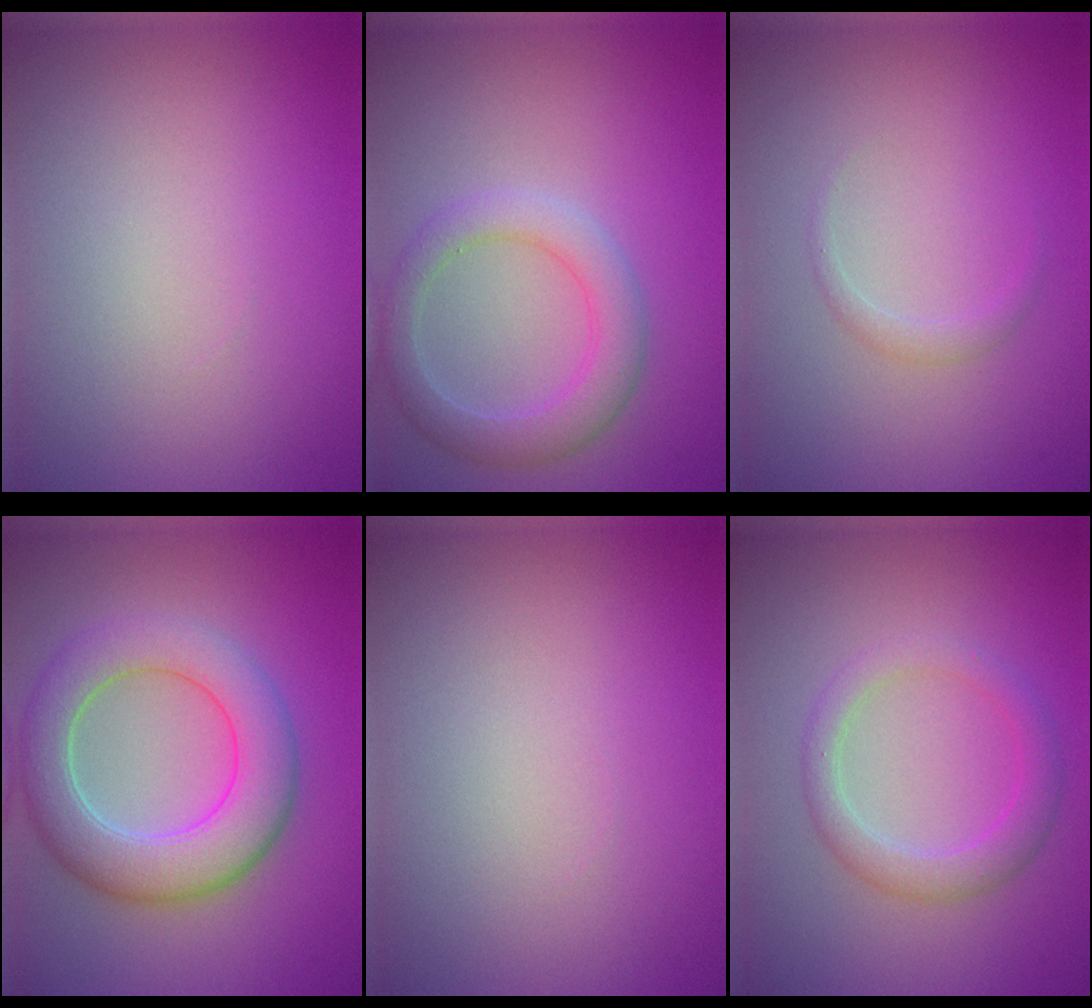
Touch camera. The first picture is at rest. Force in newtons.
{"total": 3.7, "press": 3.6, "slide": 0.2}
{"total": 1.0, "press": 1.0, "slide": 0.0}
{"total": 6.8, "press": 6.8, "slide": 0.5}
{"total": 0.0}
{"total": 2.8, "press": 2.8, "slide": 0.1}